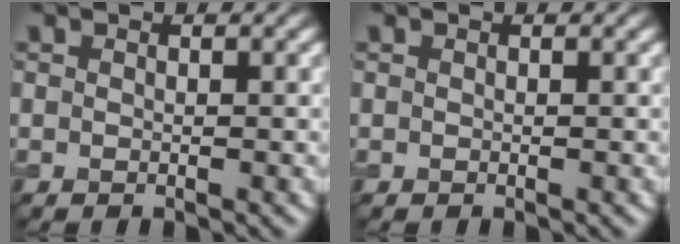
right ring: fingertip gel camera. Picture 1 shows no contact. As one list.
[{"total": 0.0}]